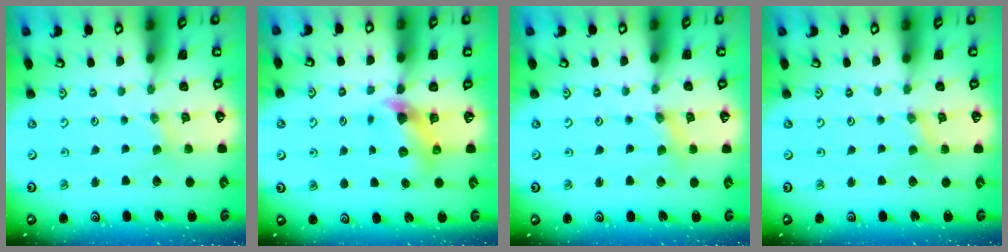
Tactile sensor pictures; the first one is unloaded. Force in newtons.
{"total": 6.6, "press": 6.6, "slide": 0.2}
{"total": 1.6, "press": 1.6, "slide": 0.2}
{"total": 1.0, "press": 1.0, "slide": 0.2}